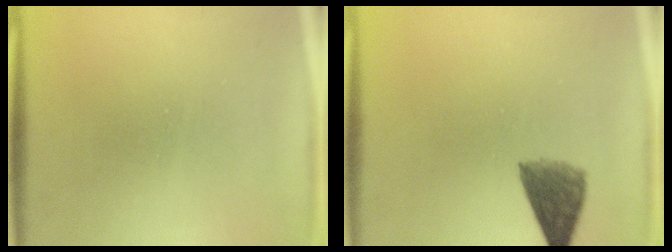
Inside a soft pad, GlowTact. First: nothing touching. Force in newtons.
{"total": 5.5}